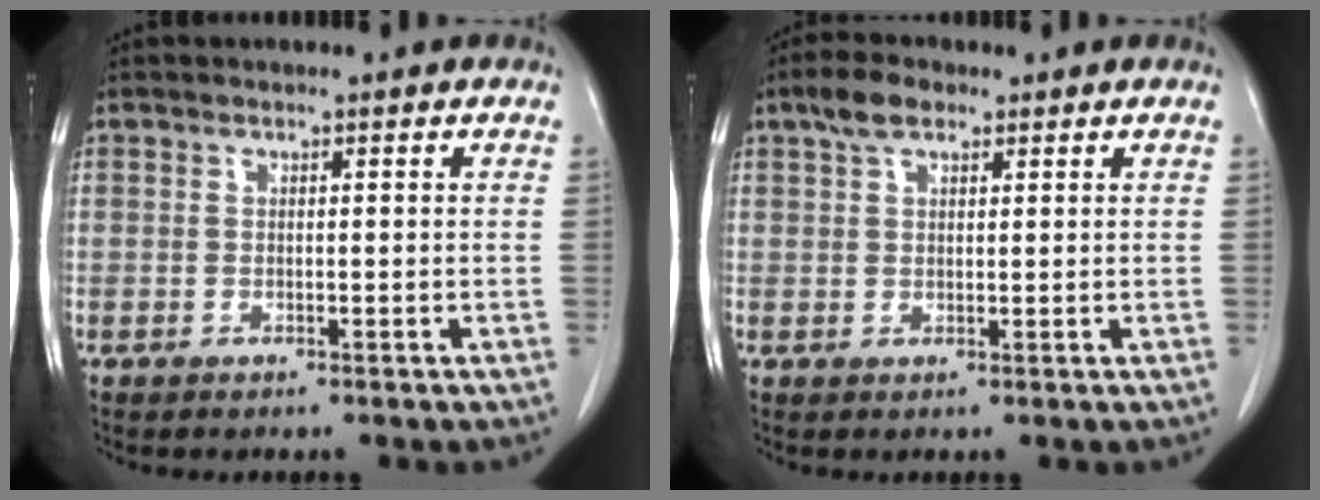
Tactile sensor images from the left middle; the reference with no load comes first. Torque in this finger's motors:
{"motor_torque": [0.66, -0.76, -0.01, 0.01]}